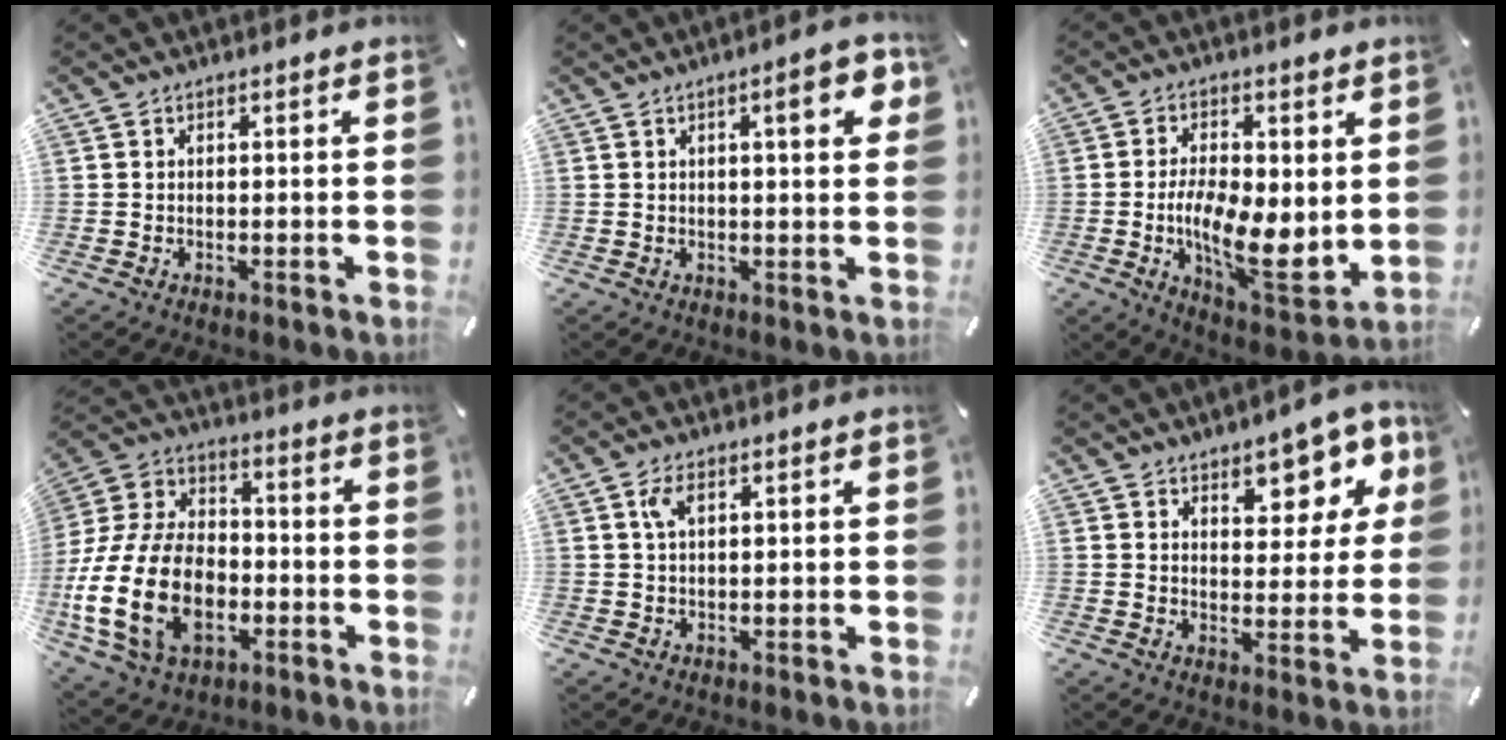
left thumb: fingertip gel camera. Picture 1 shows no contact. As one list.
[{"total": 7.4, "force": [2.7, 1.8, 6.6], "torque": [-0.089, -0.007, 0.035]}, {"total": 13.8, "force": [-0.7, 6.5, 12.2], "torque": [-0.197, -0.014, -0.006]}, {"total": 21.8, "force": [-6.0, 14.8, 14.8], "torque": [-0.319, 0.021, -0.102]}, {"total": 3.1, "force": [1.1, 1.3, 2.6], "torque": [-0.056, 0.007, 0.018]}, {"total": 10.5, "force": [6.8, 5.5, 5.9], "torque": [-0.057, -0.046, 0.112]}]